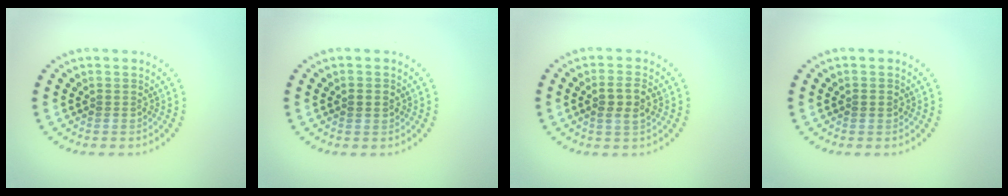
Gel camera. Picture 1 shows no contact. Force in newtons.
{"total": 1.7, "press": 1.7, "slide": 0.1}
{"total": 2.4, "press": 2.3, "slide": 0.7}
{"total": 1.0, "press": 1.0, "slide": 0.1}